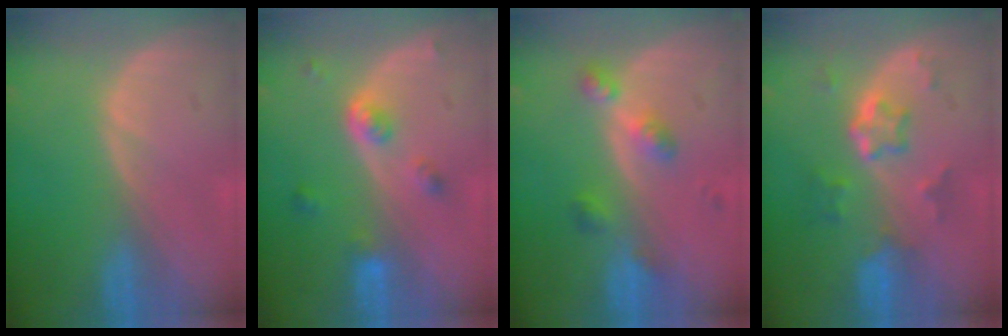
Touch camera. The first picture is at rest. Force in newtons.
{"total": 4.3, "press": 3.9, "slide": 1.7}
{"total": 4.6, "press": 4.3, "slide": 1.7}
{"total": 5.8, "press": 5.2, "slide": 2.5}